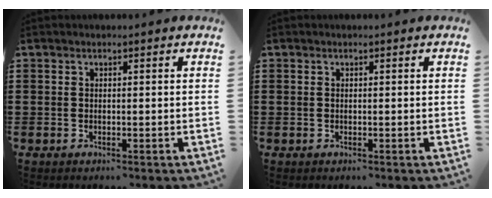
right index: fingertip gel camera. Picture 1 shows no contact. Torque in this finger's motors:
{"motor_torque": [0.91, 1.02, -0.04, 0.02]}